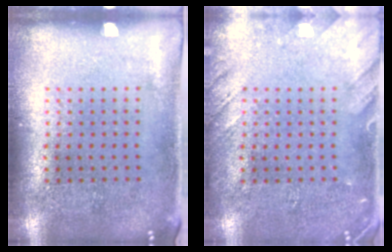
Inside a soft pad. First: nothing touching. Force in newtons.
{"total": 2.0, "press": 2.0, "slide": 0.2}